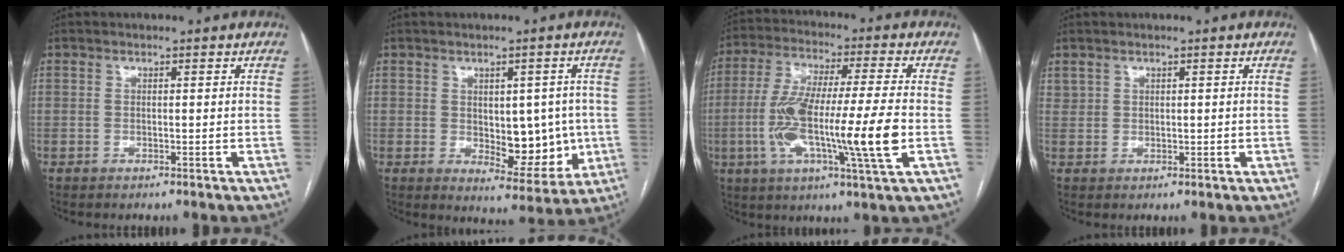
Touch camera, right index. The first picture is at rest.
{"total": 8.8, "force": [-0.5, 4.7, 7.4], "torque": [-0.079, 0.004, 0.008]}
{"total": 16.8, "force": [-3.4, 0.6, 16.4], "torque": [-0.316, -0.007, -0.067]}
{"total": 1.2, "force": [0.8, 0.9, 0.3], "torque": [0.000, 0.004, 0.017]}